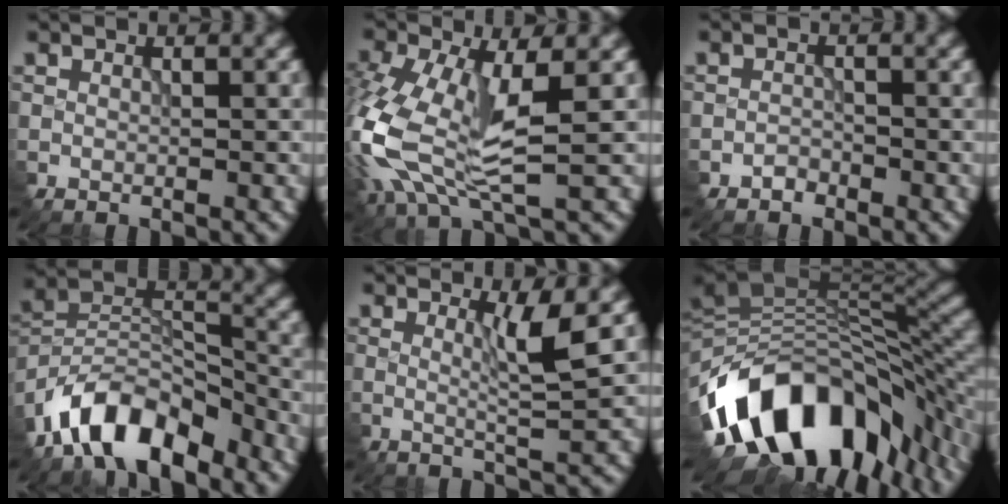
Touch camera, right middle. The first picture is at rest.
{"total": 10.0, "force": [-0.7, 4.8, 8.8], "torque": [-0.218, -0.015, -0.014]}
{"total": 1.1, "force": [-1.0, 0.5, 0.0], "torque": [-0.002, 0.003, -0.019]}
{"total": 9.4, "force": [-7.0, 4.1, 4.7], "torque": [-0.073, 0.009, -0.140]}
{"total": 2.8, "force": [0.8, 0.1, 2.7], "torque": [-0.051, -0.006, 0.015]}
{"total": 15.2, "force": [-5.8, 8.8, 10.9], "torque": [-0.189, 0.008, -0.084]}